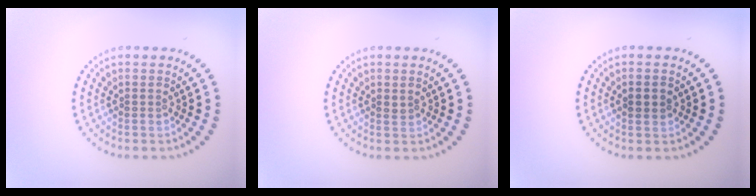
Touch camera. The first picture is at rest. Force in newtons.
{"total": 0.6, "press": 0.4, "slide": 0.3}
{"total": 1.5, "press": 1.5, "slide": 0.2}